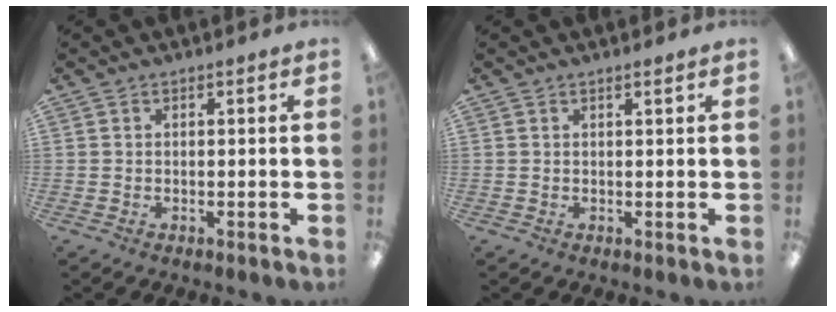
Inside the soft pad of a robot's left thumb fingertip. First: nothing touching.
{"total": 0.9, "force": [0.7, 0.0, 0.6], "torque": [-0.012, 0.000, 0.012]}